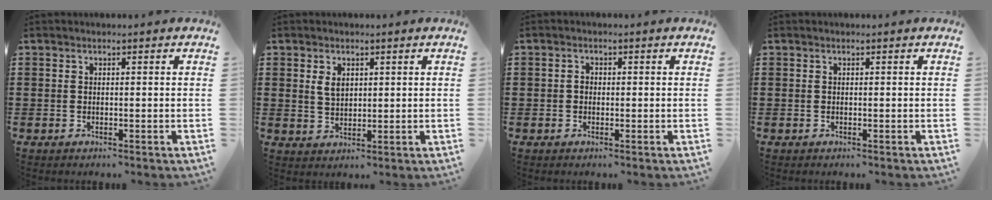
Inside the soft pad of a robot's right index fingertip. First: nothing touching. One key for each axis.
{"total": 2.7, "fx": 1.0, "fy": 1.7, "fz": 1.9, "tx": -0.042, "ty": 0.006, "tz": 0.019}
{"total": 1.1, "fx": -0.1, "fy": 0.8, "fz": 0.7, "tx": -0.016, "ty": 0.003, "tz": -0.003}
{"total": 0.0}